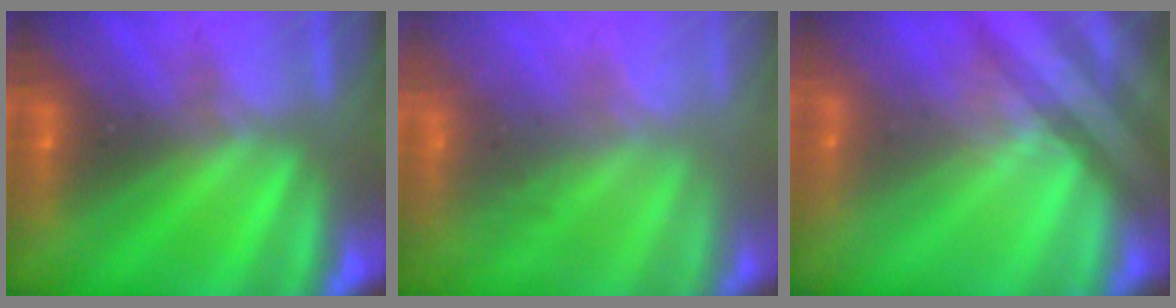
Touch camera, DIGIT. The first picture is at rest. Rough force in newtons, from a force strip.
{"total": 7.7}
{"total": 2.4}